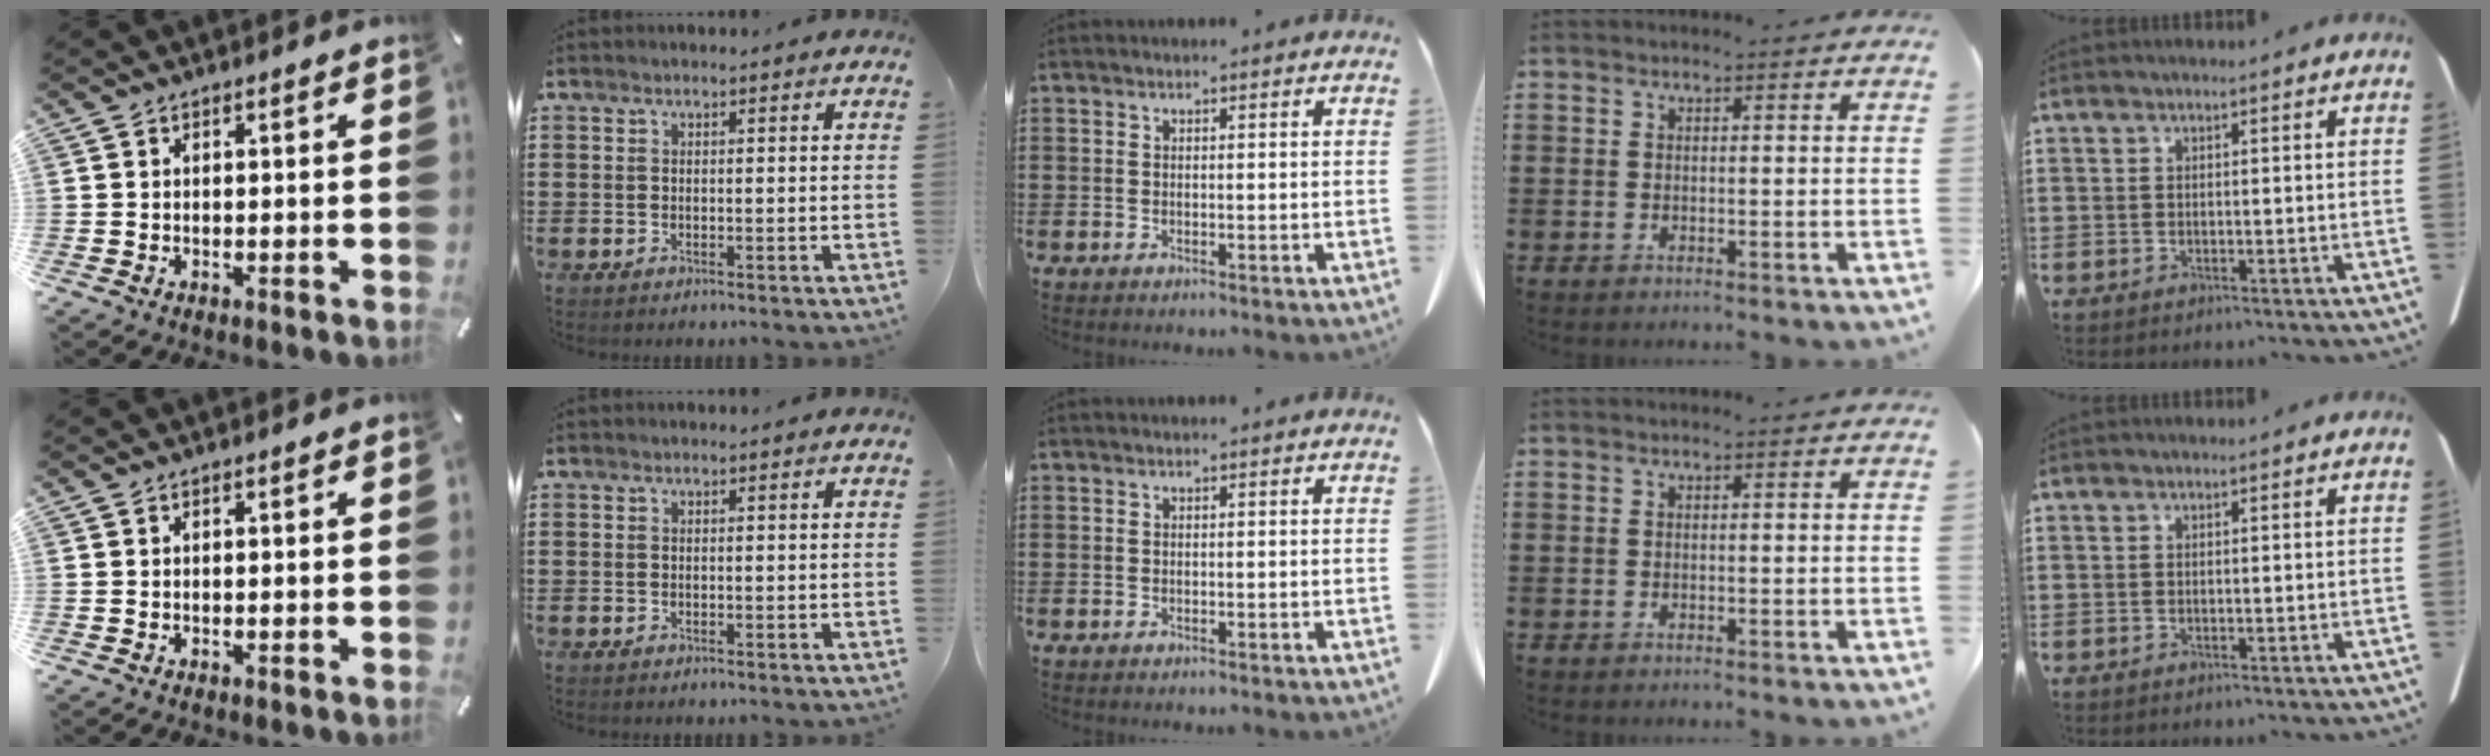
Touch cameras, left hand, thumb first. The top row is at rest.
{}